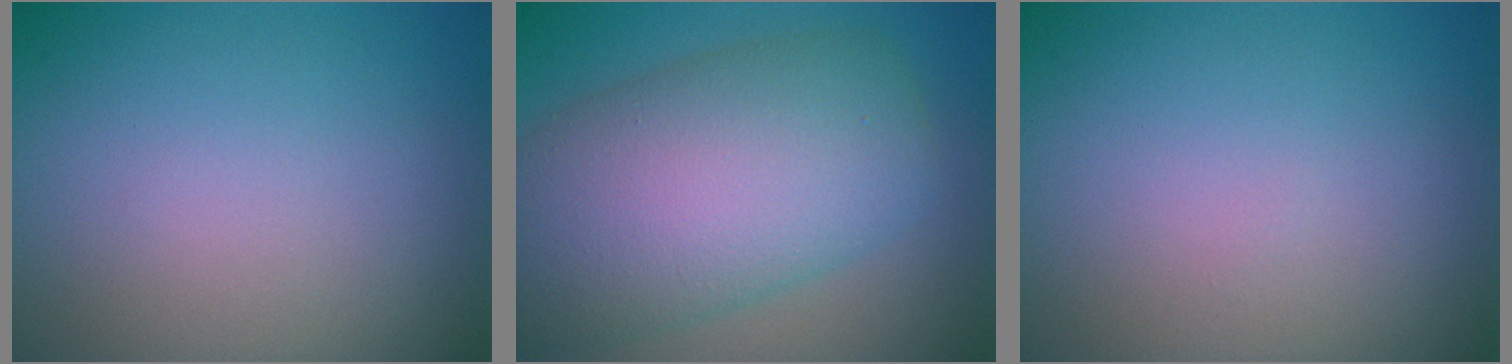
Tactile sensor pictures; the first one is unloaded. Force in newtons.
{"total": 11.0, "press": 11.0, "slide": 0.4}
{"total": 0.0}